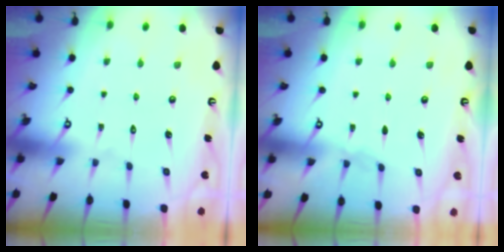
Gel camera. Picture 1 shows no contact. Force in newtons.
{"total": 5.2, "press": 4.4, "slide": 2.9}